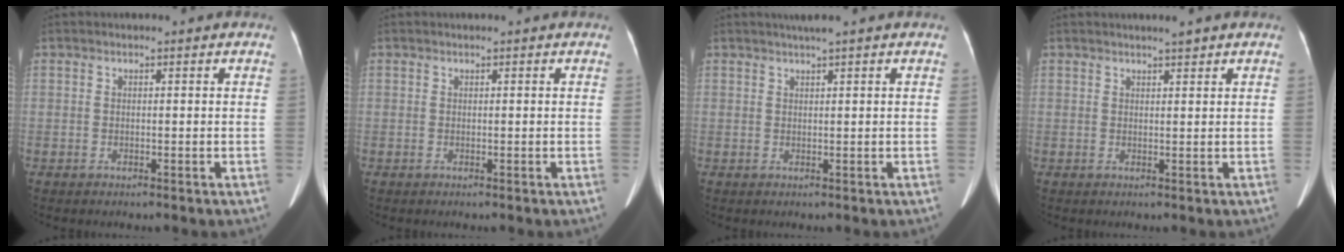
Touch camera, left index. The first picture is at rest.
{"total": 0.0}
{"total": 1.8, "force": [1.3, -0.4, 1.2], "torque": [-0.021, 0.007, 0.025]}
{"total": 1.2, "force": [1.0, 0.0, 0.6], "torque": [-0.012, 0.002, 0.017]}